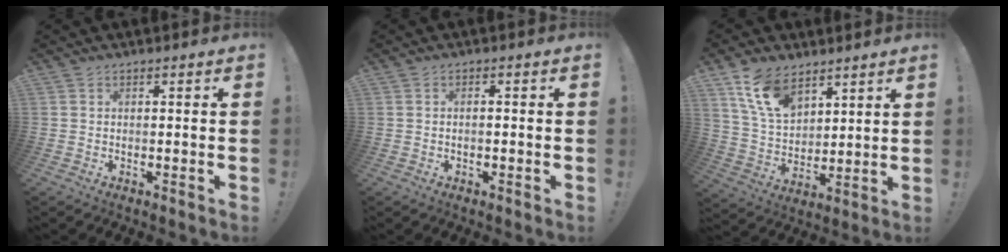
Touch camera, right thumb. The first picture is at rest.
{"total": 1.3, "force": [-0.6, 0.4, 1.1], "torque": [-0.019, 0.005, -0.010]}
{"total": 13.4, "force": [8.6, 7.9, 6.6], "torque": [-0.122, -0.041, 0.167]}